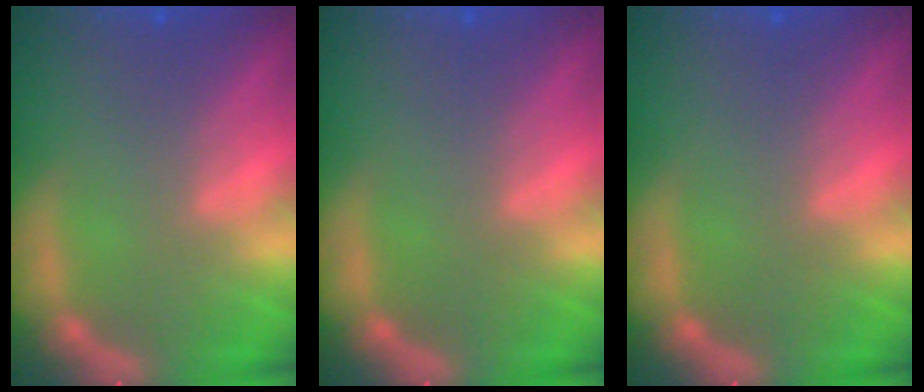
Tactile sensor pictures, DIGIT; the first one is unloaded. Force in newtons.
{"total": 0.0}
{"total": 0.0}